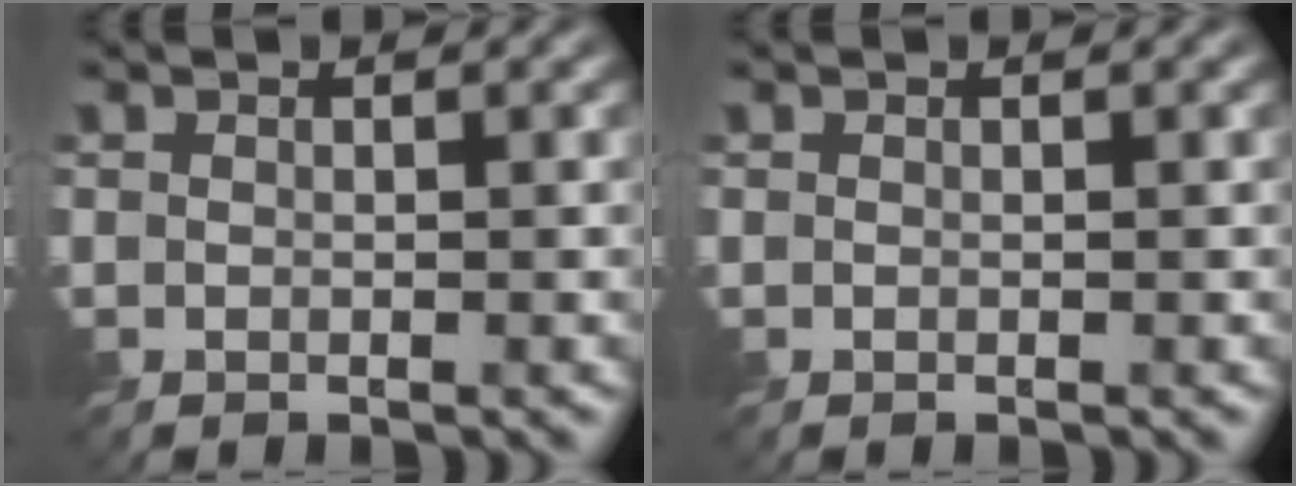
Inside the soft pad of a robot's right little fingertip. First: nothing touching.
{"total": 0.0}